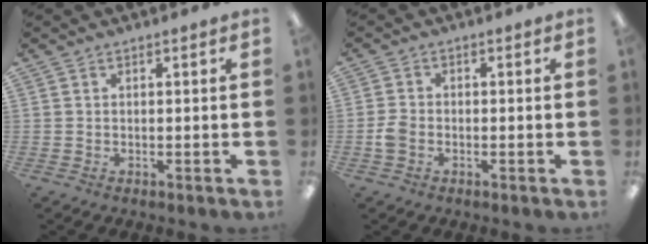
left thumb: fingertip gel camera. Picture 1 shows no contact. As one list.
[{"total": 3.4, "force": [-1.3, 2.4, 2.0], "torque": [-0.034, 0.009, -0.023]}]